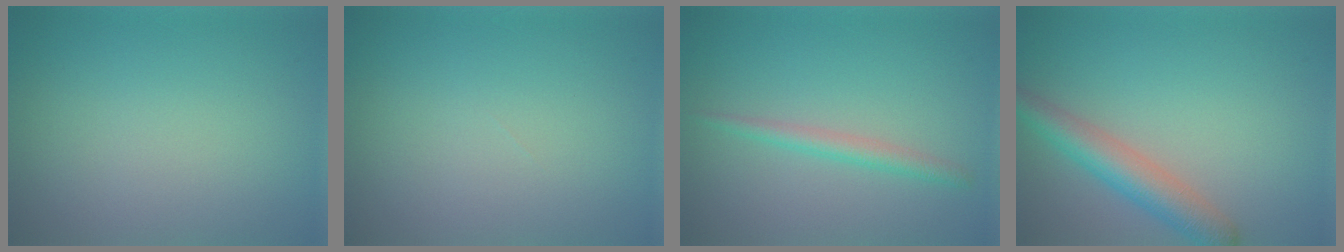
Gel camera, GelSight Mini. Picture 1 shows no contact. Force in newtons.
{"total": 0.0}
{"total": 1.8, "press": 1.8, "slide": 0.0}
{"total": 4.2, "press": 4.2, "slide": 0.2}